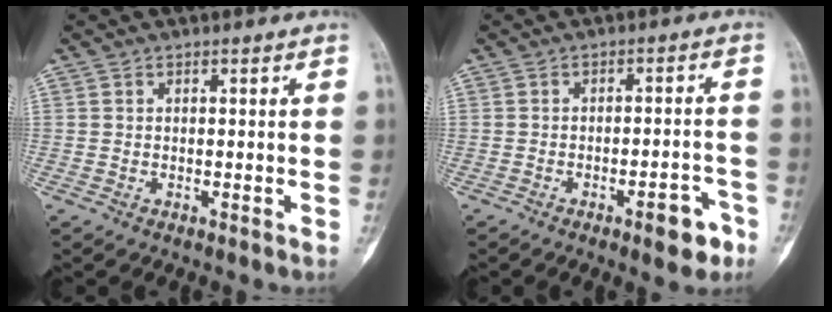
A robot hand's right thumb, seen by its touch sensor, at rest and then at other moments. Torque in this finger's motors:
{"motor_torque": [0.99, 0.45, 0.60, -0.47, 0.07]}